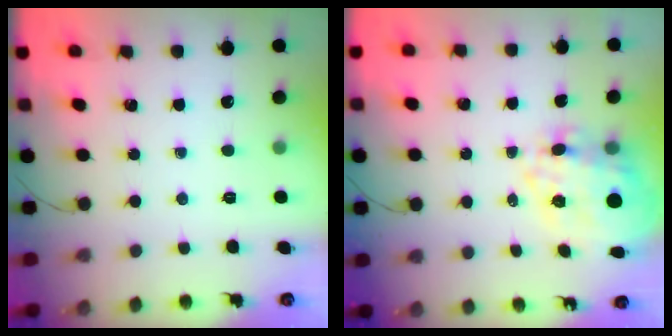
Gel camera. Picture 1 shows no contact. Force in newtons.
{"total": 16.6, "press": 16.0, "slide": 4.1}